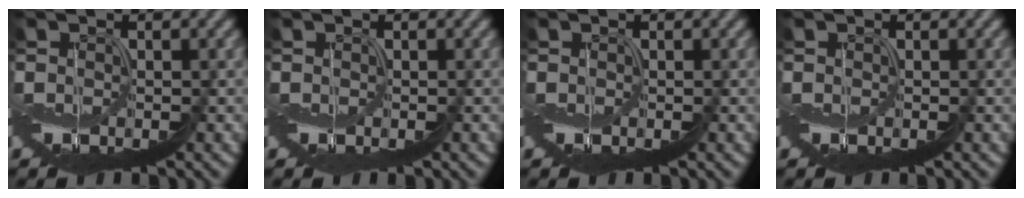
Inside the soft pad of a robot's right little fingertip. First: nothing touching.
{"total": 0.0}
{"total": 0.0}
{"total": 0.0}